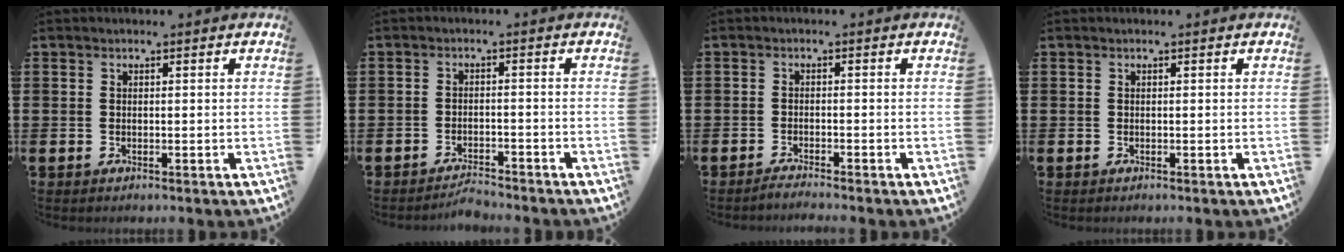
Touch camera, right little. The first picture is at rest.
{"total": 2.0, "force": [-2.0, 0.0, 0.2], "torque": [-0.008, 0.005, -0.042]}
{"total": 1.3, "force": [-1.2, -0.2, 0.4], "torque": [-0.006, 0.000, -0.024]}
{"total": 0.0}